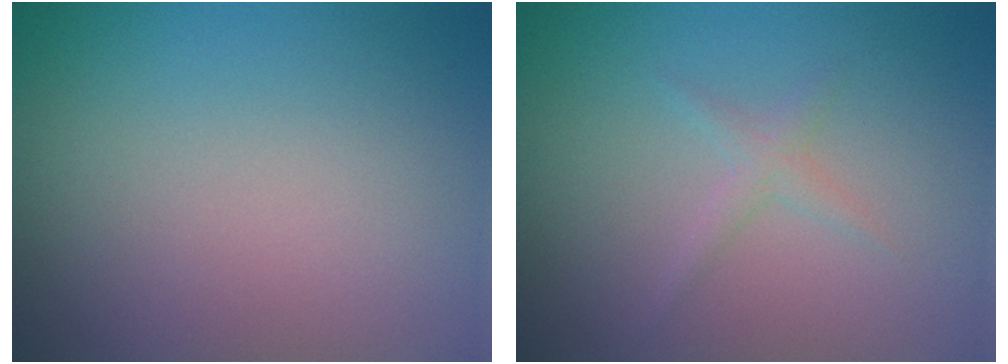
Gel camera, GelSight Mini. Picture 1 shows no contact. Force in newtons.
{"total": 1.1, "press": 1.1, "slide": 0.0}